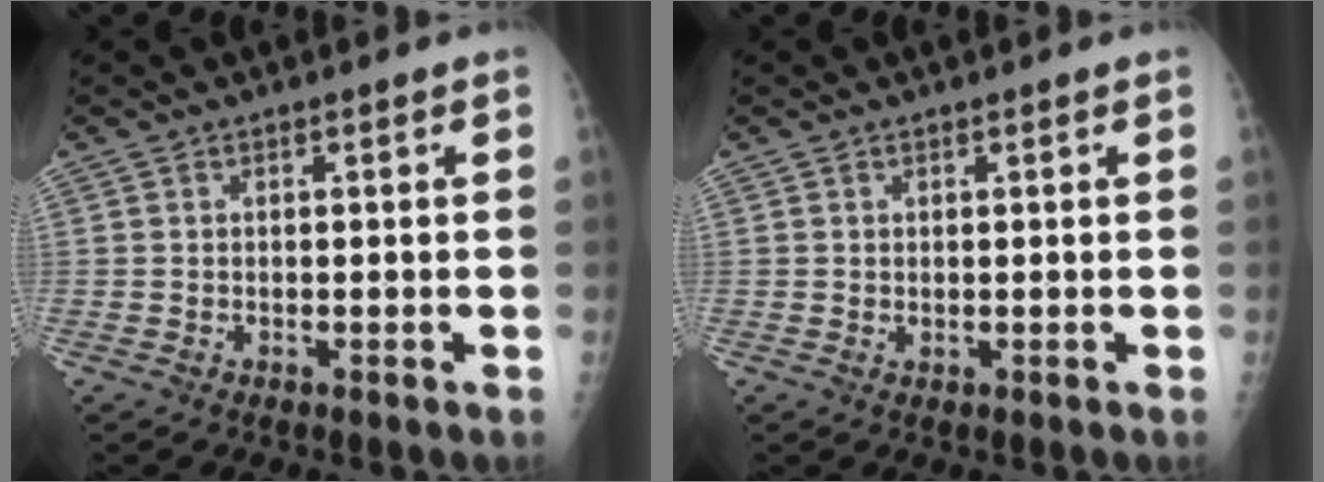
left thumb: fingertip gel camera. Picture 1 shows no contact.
{"total": 0.6, "force": [0.4, 0.2, 0.4], "torque": [-0.006, -0.005, 0.007]}